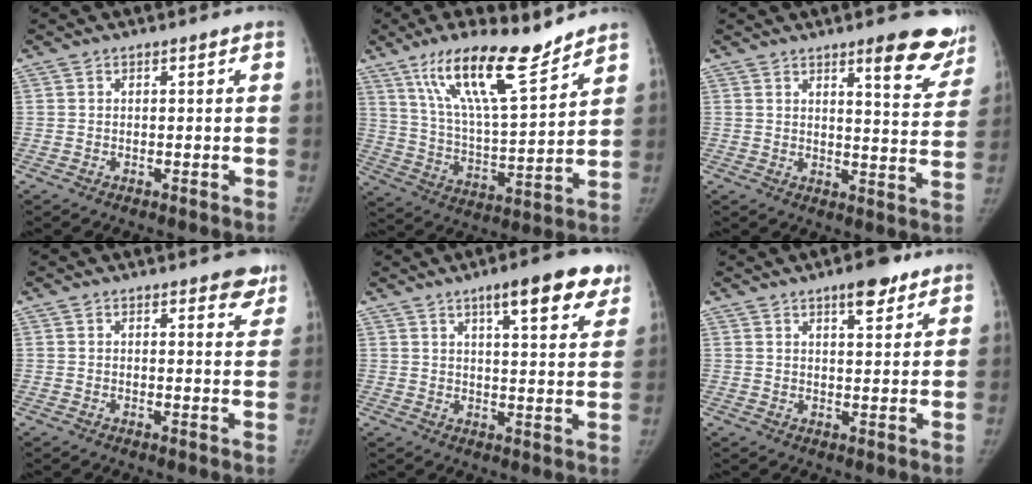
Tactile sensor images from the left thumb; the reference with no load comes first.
{"total": 17.6, "force": [12.4, 3.8, 11.9], "torque": [-0.186, -0.068, 0.226]}
{"total": 11.6, "force": [8.1, 2.9, 7.8], "torque": [-0.057, -0.051, 0.096]}
{"total": 4.6, "force": [3.4, 1.8, 2.5], "torque": [-0.001, -0.018, 0.036]}
{"total": 12.5, "force": [7.7, 3.4, 9.3], "torque": [-0.096, -0.029, 0.103]}
{"total": 6.6, "force": [4.4, 2.3, 4.4], "torque": [-0.047, -0.023, 0.060]}